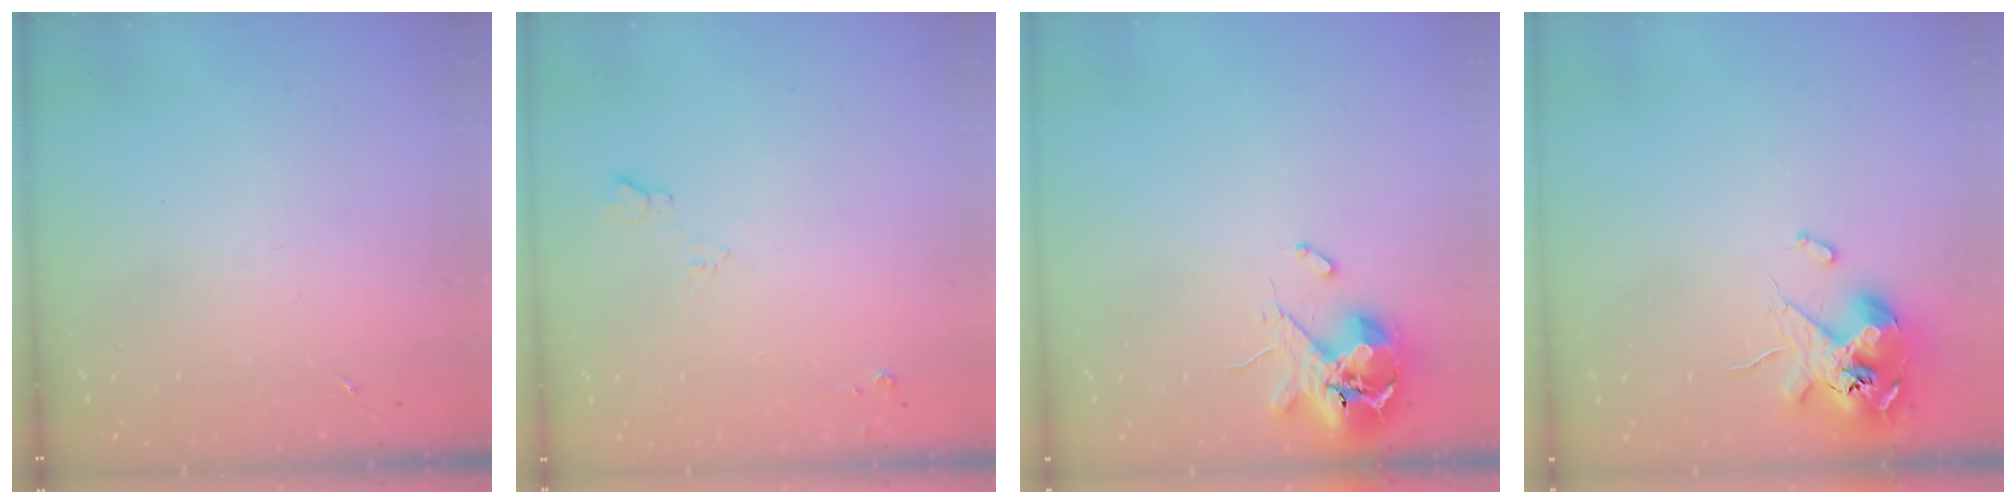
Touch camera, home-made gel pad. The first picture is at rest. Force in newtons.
{"total": 6.0, "press": 6.0, "slide": 1.0}
{"total": 10.7, "press": 10.6, "slide": 1.6}
{"total": 12.1, "press": 12.0, "slide": 2.0}